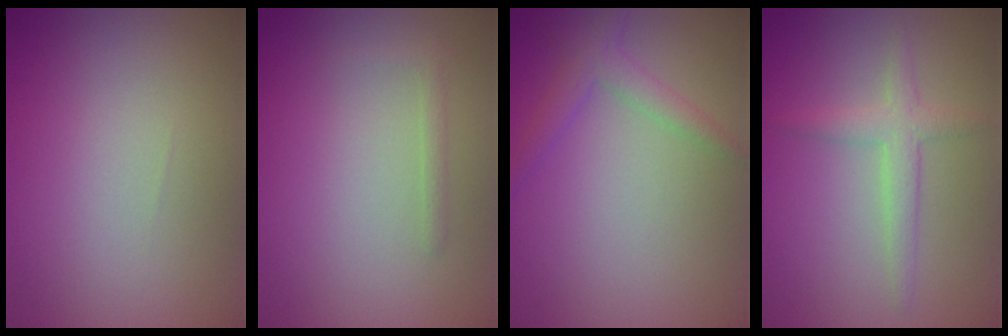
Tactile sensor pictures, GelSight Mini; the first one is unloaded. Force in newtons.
{"total": 0.8, "press": 0.8, "slide": 0.0}
{"total": 2.0, "press": 2.0, "slide": 0.1}
{"total": 2.2, "press": 2.2, "slide": 0.0}